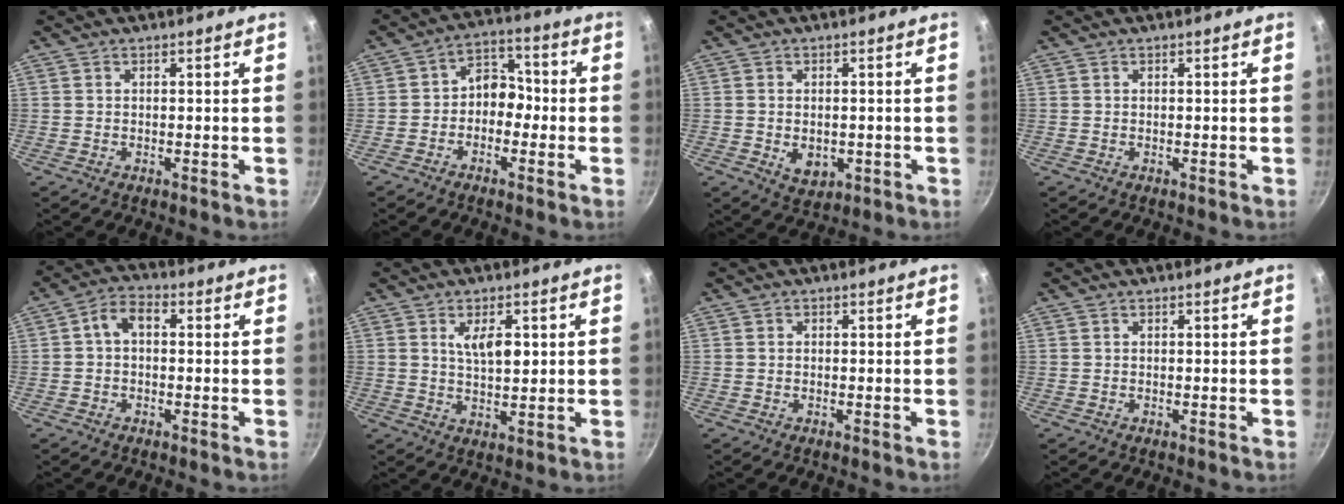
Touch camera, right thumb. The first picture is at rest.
{"total": 6.8, "force": [-1.6, 5.1, 4.2], "torque": [-0.021, 0.037, -0.039]}
{"total": 5.1, "force": [-0.8, 3.7, 3.5], "torque": [-0.043, -0.005, -0.004]}
{"total": 0.0}
{"total": 5.2, "force": [0.2, 3.5, 3.7], "torque": [-0.063, 0.017, -0.007]}
{"total": 6.3, "force": [1.7, 3.0, 5.3], "torque": [-0.078, -0.013, 0.030]}
{"total": 0.6, "force": [0.1, 0.6, 0.2], "torque": [0.000, 0.003, 0.000]}
{"total": 0.0}